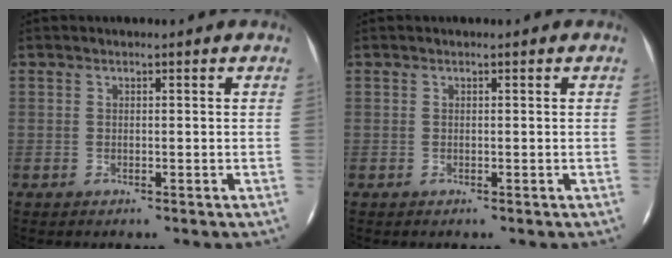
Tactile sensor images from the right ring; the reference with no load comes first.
{"total": 0.0}